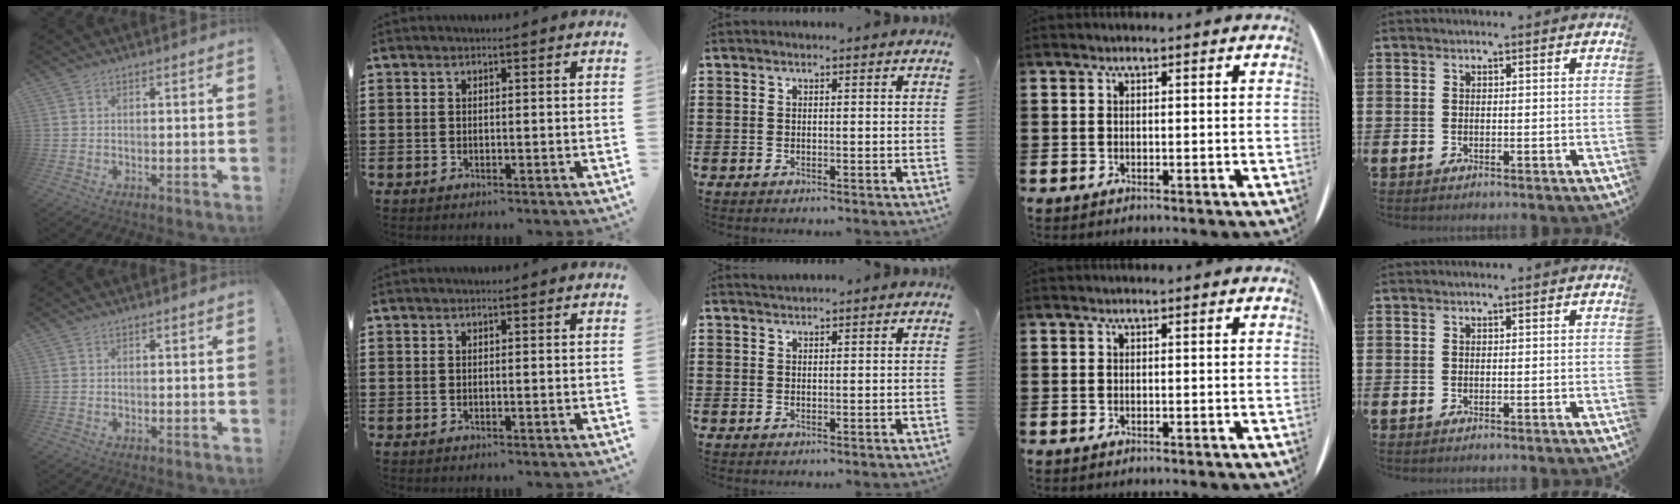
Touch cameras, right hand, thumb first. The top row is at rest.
{"middle": {"total": 0.9, "force": [0.9, 0.2, 0.1], "torque": [-0.003, 0.001, 0.017]}}